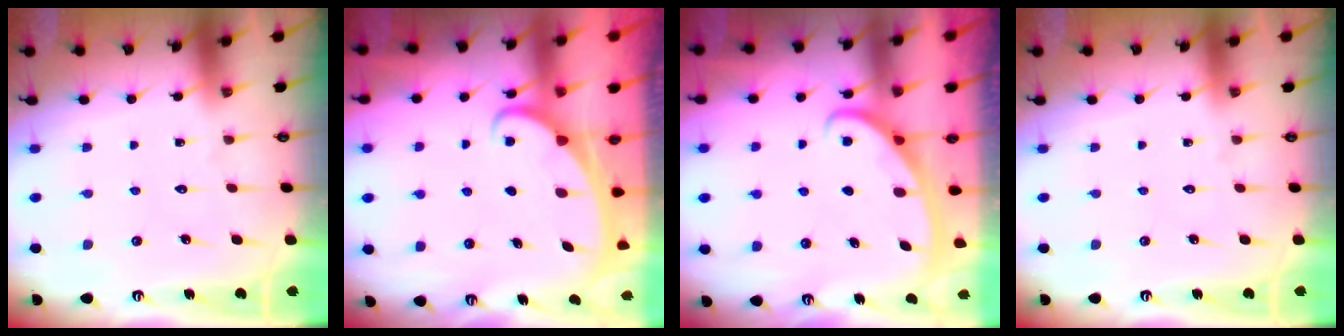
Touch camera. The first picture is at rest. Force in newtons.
{"total": 2.5, "press": 2.4, "slide": 0.4}
{"total": 3.0, "press": 3.0, "slide": 0.4}
{"total": 0.0}